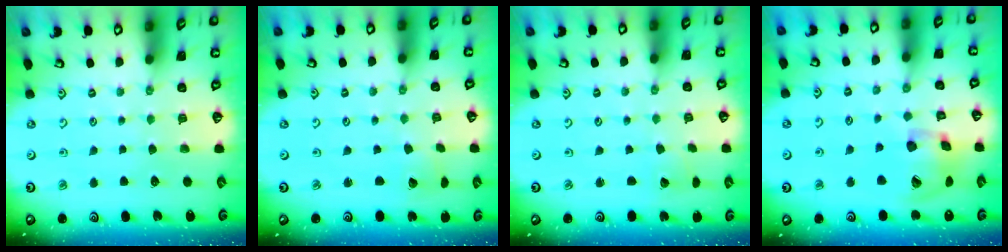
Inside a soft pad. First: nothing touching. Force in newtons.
{"total": 3.0, "press": 3.0, "slide": 0.2}
{"total": 2.1, "press": 2.1, "slide": 0.1}
{"total": 18.1, "press": 17.9, "slide": 2.8}